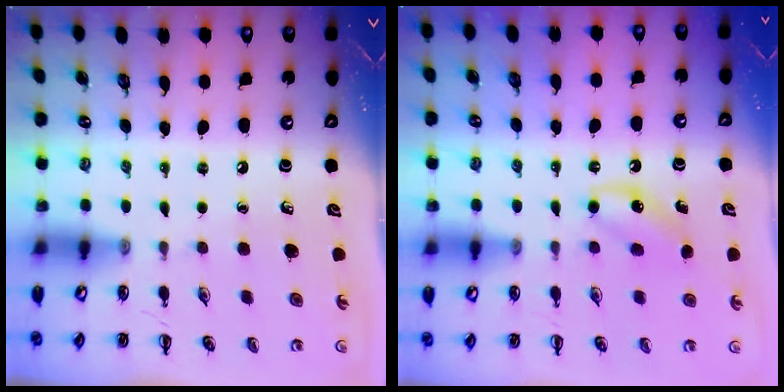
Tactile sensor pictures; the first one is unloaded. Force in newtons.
{"total": 6.2, "press": 6.0, "slide": 1.5}